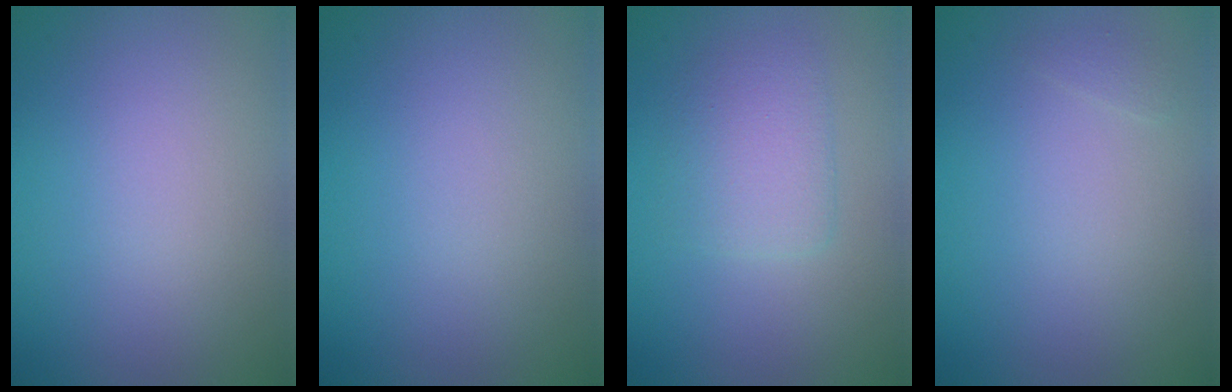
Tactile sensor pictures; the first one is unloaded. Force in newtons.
{"total": 0.0}
{"total": 2.6, "press": 2.6, "slide": 0.2}
{"total": 0.5, "press": 0.5, "slide": 0.0}